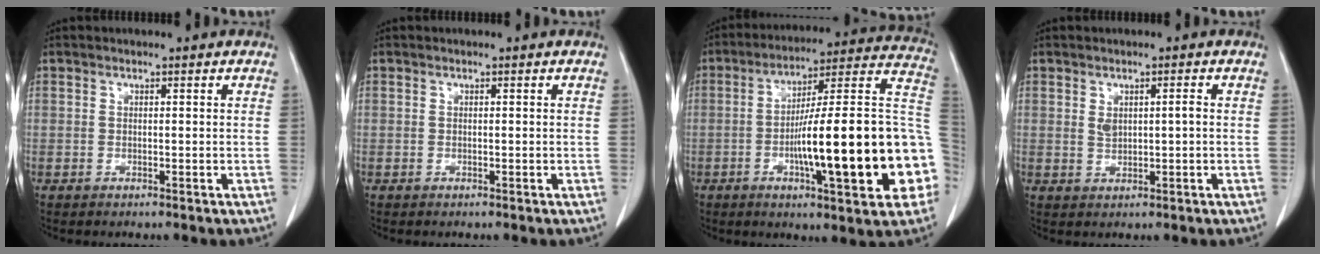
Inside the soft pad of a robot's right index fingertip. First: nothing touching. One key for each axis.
{"total": 0.0}
{"total": 25.4, "fx": -5.3, "fy": 3.2, "fz": 24.7, "tx": -0.282, "ty": 0.023, "tz": -0.079}
{"total": 1.7, "fx": 0.4, "fy": 0.6, "fz": 1.5, "tx": -0.030, "ty": 0.000, "tz": 0.012}